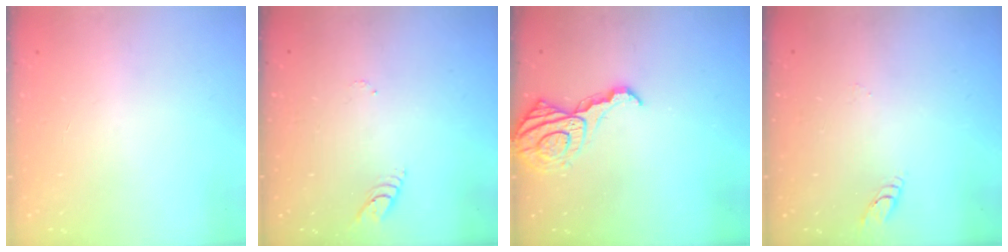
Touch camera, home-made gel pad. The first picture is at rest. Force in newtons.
{"total": 3.9, "press": 3.9, "slide": 0.3}
{"total": 13.7, "press": 13.7, "slide": 0.4}
{"total": 2.8, "press": 2.8, "slide": 0.3}